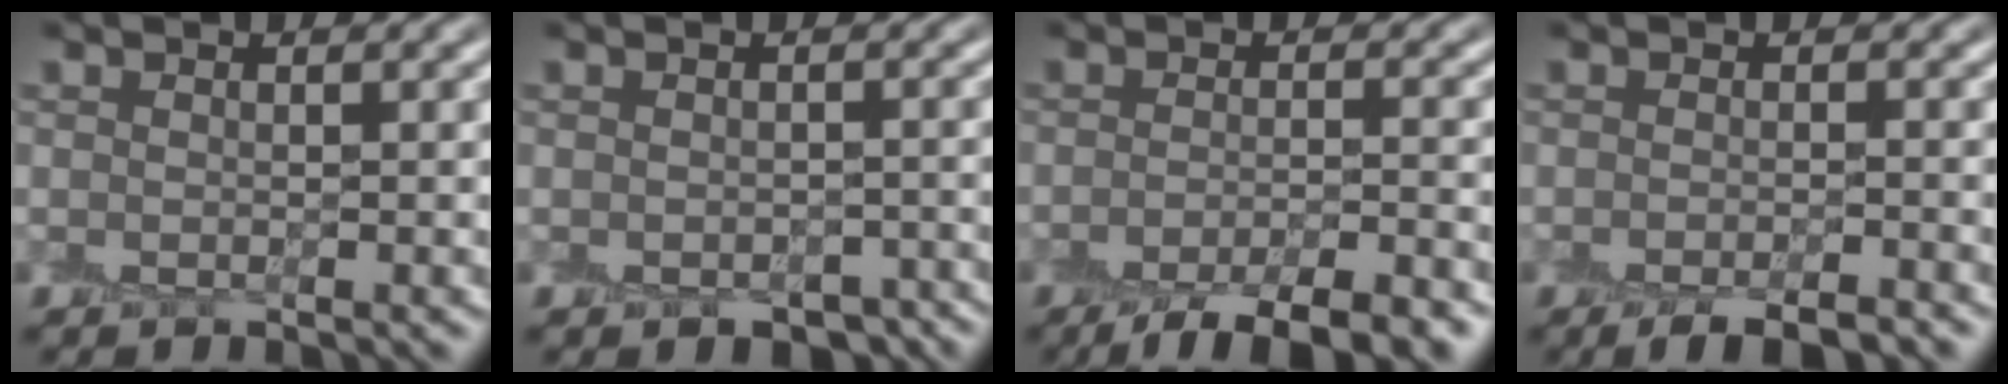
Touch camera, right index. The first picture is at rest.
{"total": 2.3, "force": [-1.4, 1.3, 1.2], "torque": [-0.018, -0.009, -0.011]}
{"total": 6.5, "force": [-4.5, 1.7, 4.3], "torque": [-0.055, -0.003, -0.074]}
{"total": 3.5, "force": [-2.4, 0.8, 2.4], "torque": [-0.028, -0.001, -0.041]}